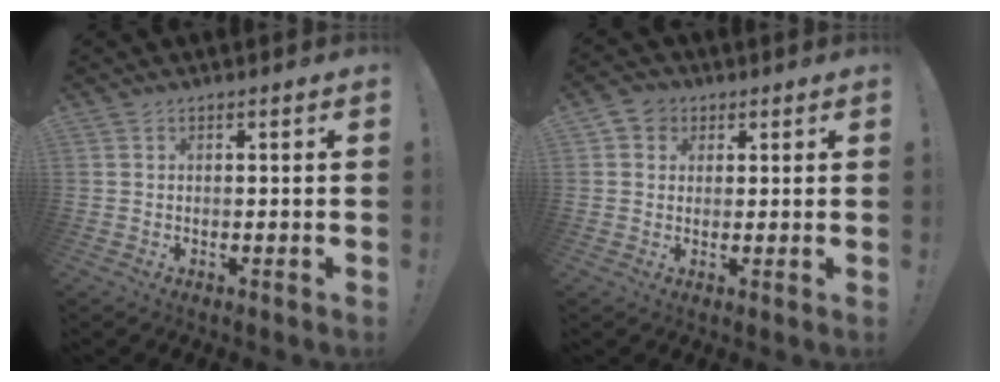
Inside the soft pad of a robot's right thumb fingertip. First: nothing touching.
{"total": 4.3, "force": [1.4, 3.9, 1.3], "torque": [-0.017, 0.001, 0.026]}